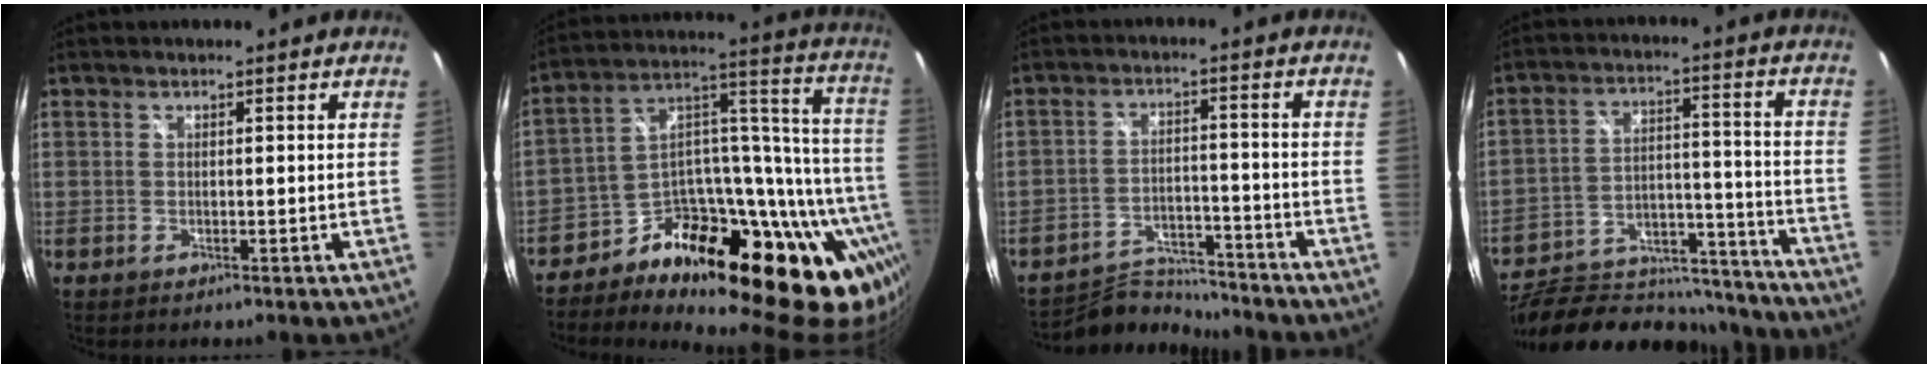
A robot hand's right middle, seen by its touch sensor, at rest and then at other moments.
{"total": 31.2, "force": [-18.0, 13.8, 21.4], "torque": [-0.266, 0.030, -0.269]}
{"total": 9.2, "force": [-9.1, 1.3, 0.8], "torque": [-0.032, 0.007, -0.149]}
{"total": 24.9, "force": [-19.9, 10.7, 10.5], "torque": [-0.208, 0.024, -0.260]}